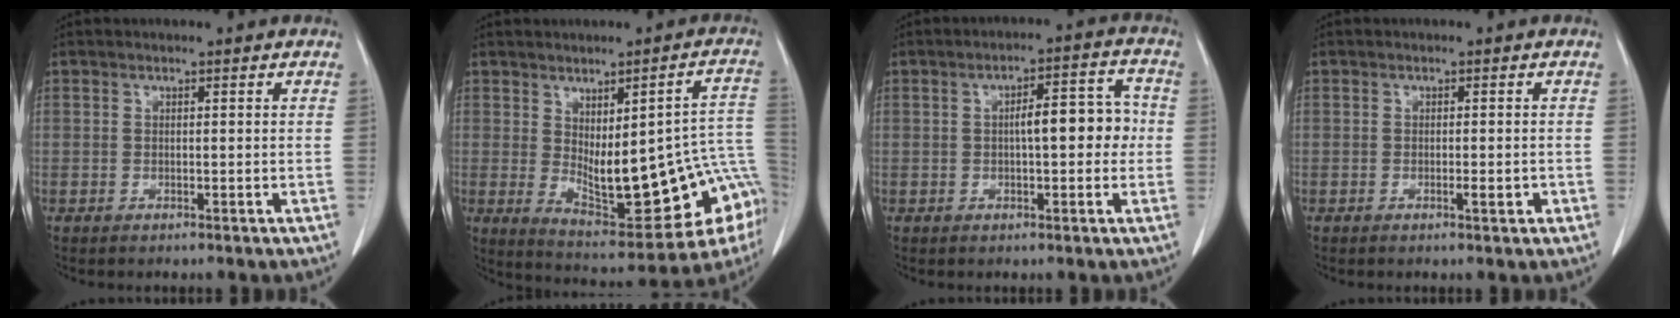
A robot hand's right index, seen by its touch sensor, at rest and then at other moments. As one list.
[{"total": 20.2, "force": [-3.3, 6.2, 18.9], "torque": [-0.182, 0.018, -0.016]}, {"total": 7.0, "force": [0.0, 2.2, 6.7], "torque": [-0.095, 0.029, 0.001]}, {"total": 1.5, "force": [-0.5, 0.2, 1.5], "torque": [-0.022, 0.000, -0.004]}]